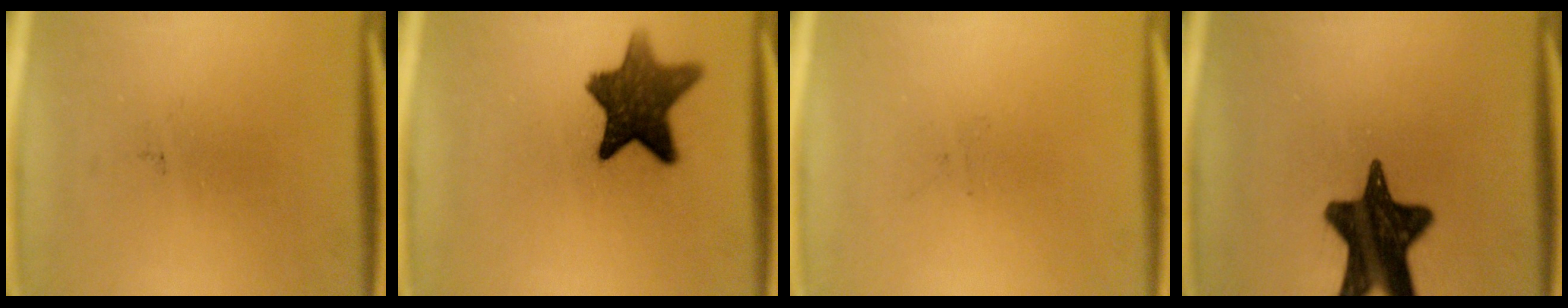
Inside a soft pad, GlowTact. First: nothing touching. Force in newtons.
{"total": 11.0}
{"total": 0.0}
{"total": 16.6}